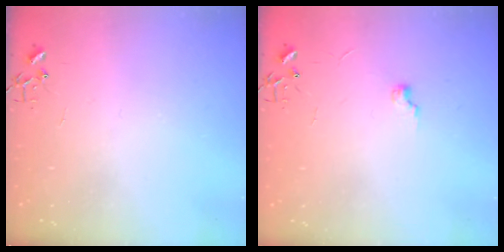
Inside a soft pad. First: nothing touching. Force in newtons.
{"total": 5.1, "press": 5.0, "slide": 0.6}